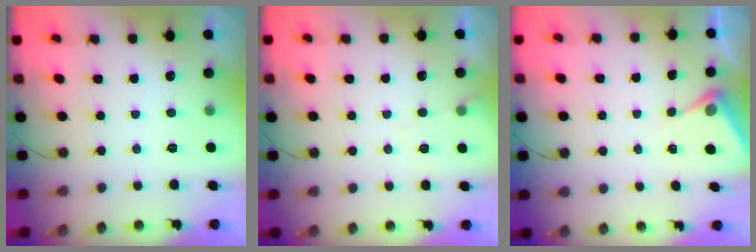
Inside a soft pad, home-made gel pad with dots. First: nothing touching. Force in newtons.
{"total": 4.2, "press": 4.2, "slide": 0.6}
{"total": 5.3, "press": 5.3, "slide": 0.3}